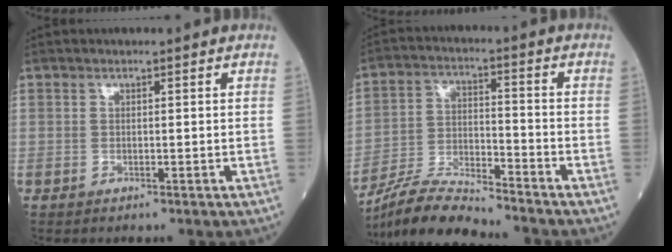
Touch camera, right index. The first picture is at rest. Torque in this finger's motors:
{"motor_torque": [0.14, -0.35, 0.16, 0.02]}